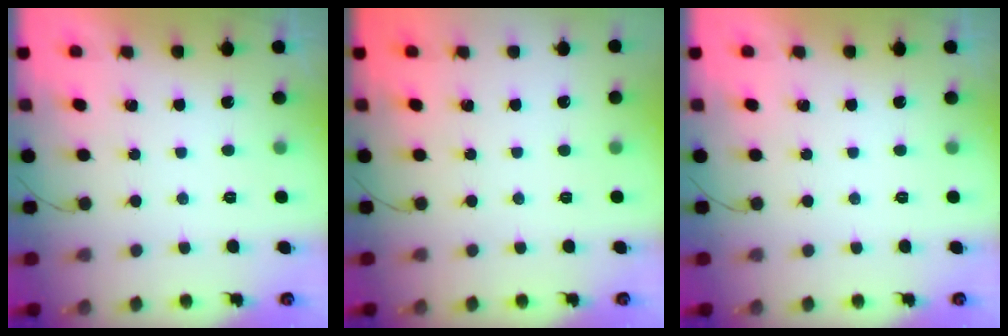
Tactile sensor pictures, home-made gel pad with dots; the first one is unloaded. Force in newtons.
{"total": 0.0}
{"total": 0.0}